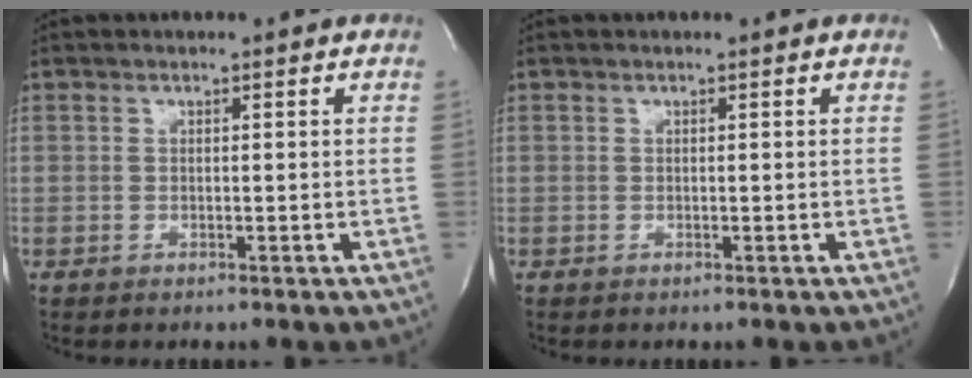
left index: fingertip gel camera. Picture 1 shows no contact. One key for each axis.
{"total": 0.0}